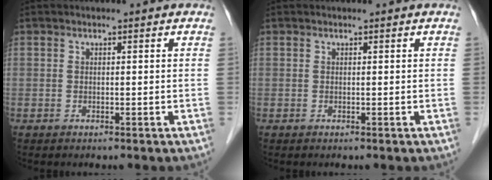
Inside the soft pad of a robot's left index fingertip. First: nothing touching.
{"total": 0.0}